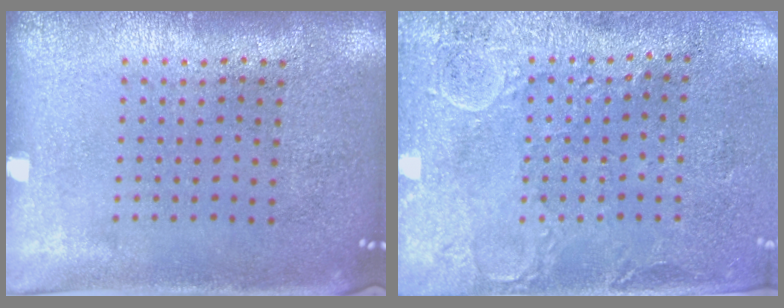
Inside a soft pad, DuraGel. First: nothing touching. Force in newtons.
{"total": 2.9, "press": 2.5, "slide": 1.5}